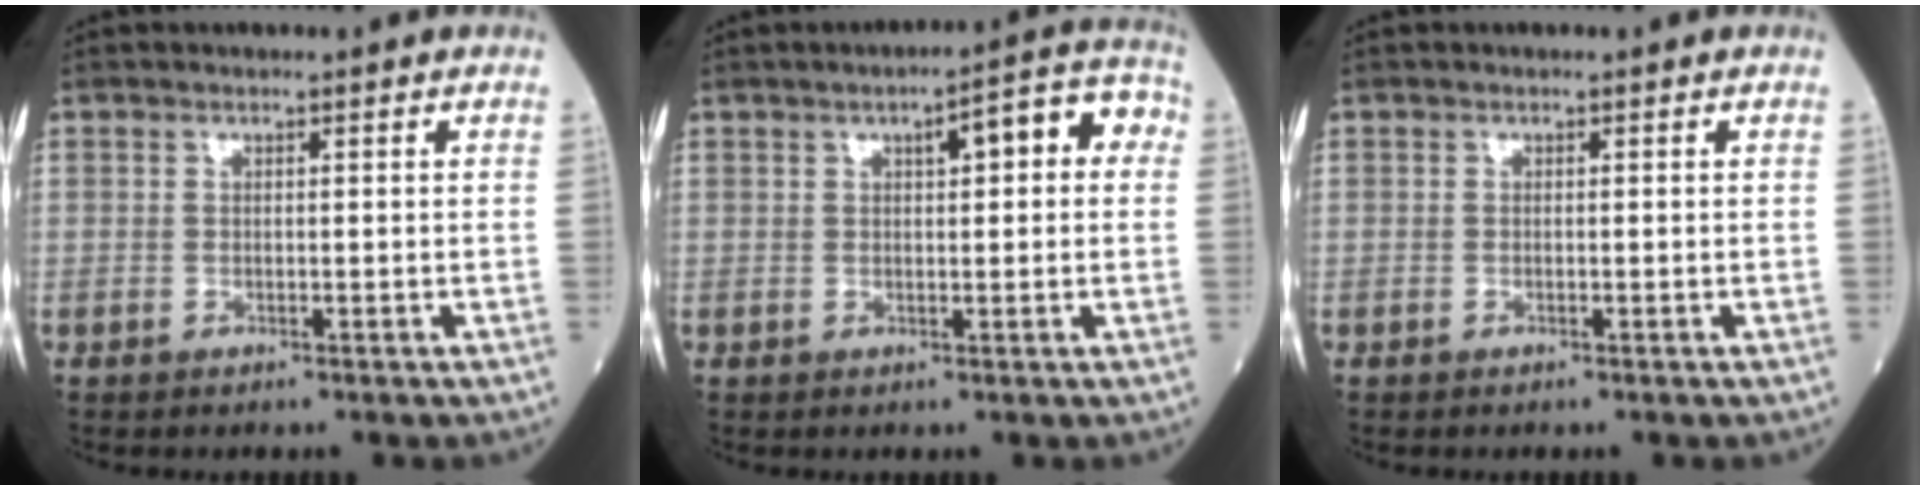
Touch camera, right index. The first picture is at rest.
{"total": 7.3, "force": [2.0, 2.0, 6.8], "torque": [-0.087, 0.035, 0.019]}
{"total": 0.0}